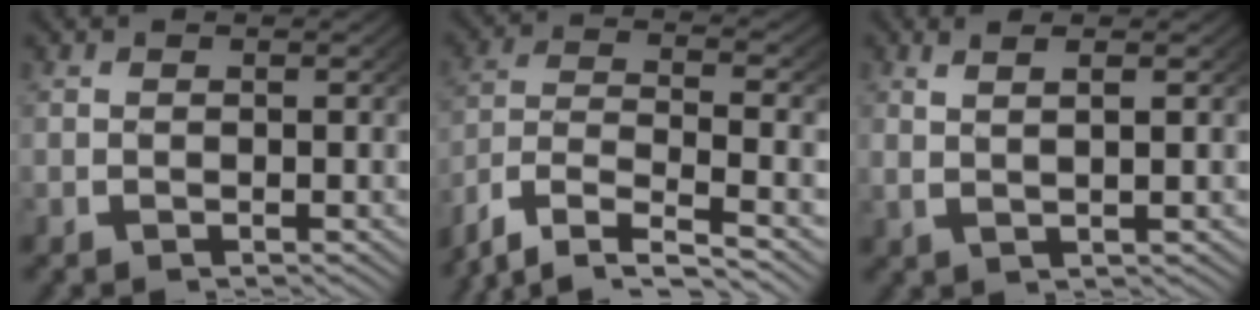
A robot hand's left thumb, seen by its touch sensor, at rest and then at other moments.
{"total": 10.6, "force": [-4.3, 6.7, 7.0], "torque": [-0.174, -0.043, -0.054]}
{"total": 2.8, "force": [1.4, 0.4, 2.3], "torque": [-0.045, 0.001, 0.032]}